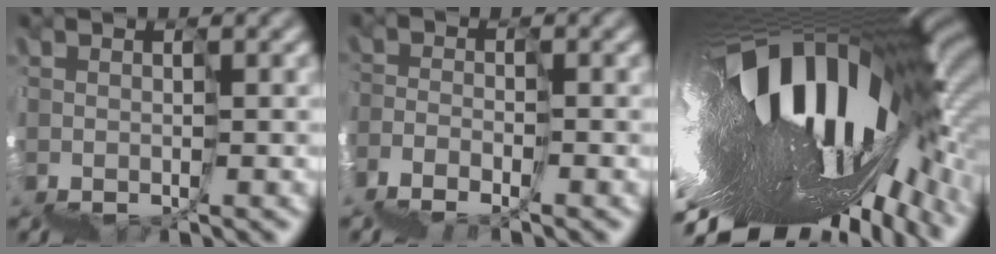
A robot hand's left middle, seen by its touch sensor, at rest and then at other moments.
{"total": 0.7, "force": [-0.6, 0.3, 0.3], "torque": [-0.003, 0.010, -0.016]}
{"total": 18.4, "force": [1.6, 5.0, 17.7], "torque": [-0.299, 0.006, 0.020]}